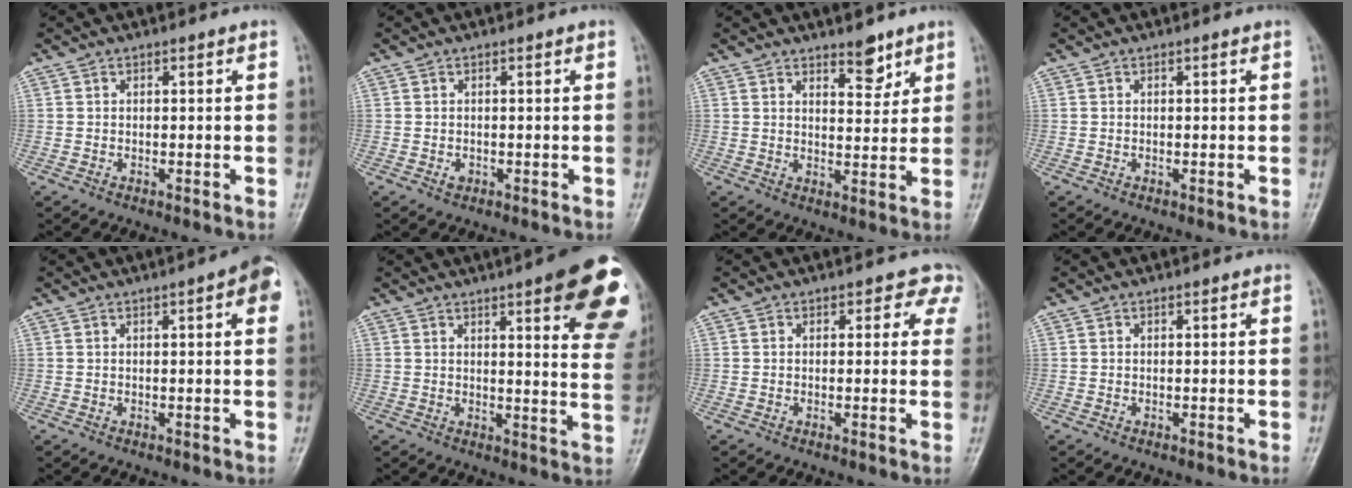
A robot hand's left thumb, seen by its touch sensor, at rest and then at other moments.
{"total": 0.8, "force": [-0.4, 0.7, 0.3], "torque": [-0.002, 0.000, -0.003]}
{"total": 4.5, "force": [3.4, 1.9, 2.3], "torque": [-0.013, -0.026, 0.052]}
{"total": 0.0}
{"total": 5.3, "force": [1.8, 1.2, 4.8], "torque": [-0.051, 0.004, 0.014]}
{"total": 19.4, "force": [9.8, 4.6, 16.1], "torque": [-0.175, -0.035, 0.107]}
{"total": 3.8, "force": [2.4, 2.6, 1.4], "torque": [0.024, -0.007, 0.008]}
{"total": 0.0}